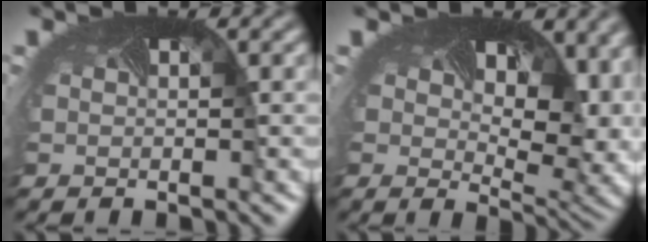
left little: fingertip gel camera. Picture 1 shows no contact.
{"total": 10.9, "force": [2.7, 6.0, 8.7], "torque": [-0.141, -0.031, 0.074]}